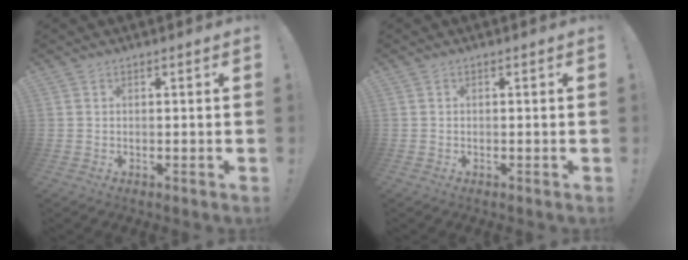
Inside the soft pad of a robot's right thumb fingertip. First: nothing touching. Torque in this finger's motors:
{"motor_torque": [-0.04, -0.12, -0.11, 0.18, 0.08]}